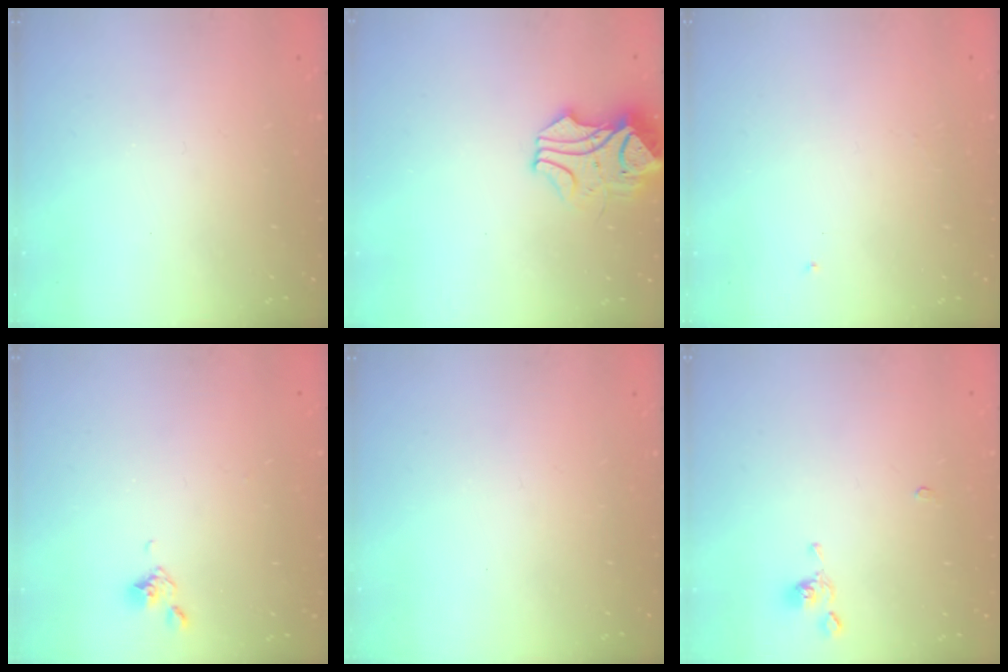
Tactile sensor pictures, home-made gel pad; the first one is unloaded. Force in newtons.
{"total": 6.5, "press": 6.4, "slide": 1.2}
{"total": 0.0}
{"total": 6.5, "press": 6.5, "slide": 0.2}
{"total": 0.0}
{"total": 0.0}